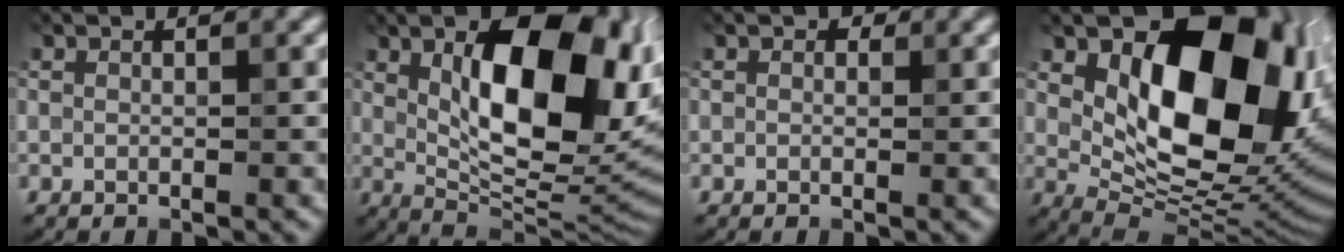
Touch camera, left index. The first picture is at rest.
{"total": 14.5, "force": [3.3, 6.4, 12.5], "torque": [-0.171, 0.003, 0.048]}
{"total": 0.7, "force": [0.3, 0.5, 0.3], "torque": [-0.001, -0.004, 0.000]}
{"total": 14.9, "force": [4.0, 8.3, 11.6], "torque": [-0.137, -0.009, 0.070]}